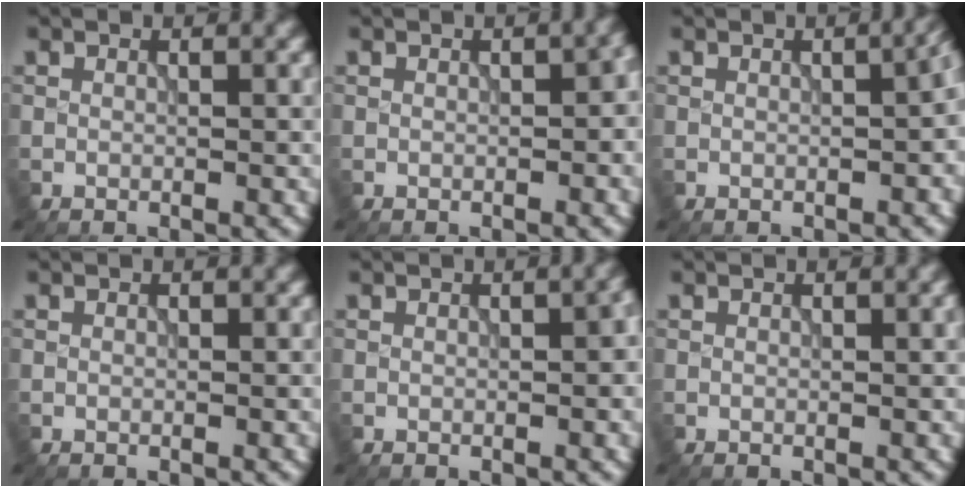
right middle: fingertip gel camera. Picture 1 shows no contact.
{"total": 2.6, "force": [-0.1, 1.3, 2.2], "torque": [-0.020, -0.001, 0.007]}
{"total": 3.8, "force": [-0.3, 1.5, 3.5], "torque": [-0.037, -0.008, 0.007]}
{"total": 0.0}
{"total": 2.1, "force": [-0.1, 0.8, 1.9], "torque": [-0.020, 0.001, 0.007]}
{"total": 0.7, "force": [0.2, 0.2, 0.7], "torque": [-0.008, -0.002, 0.003]}